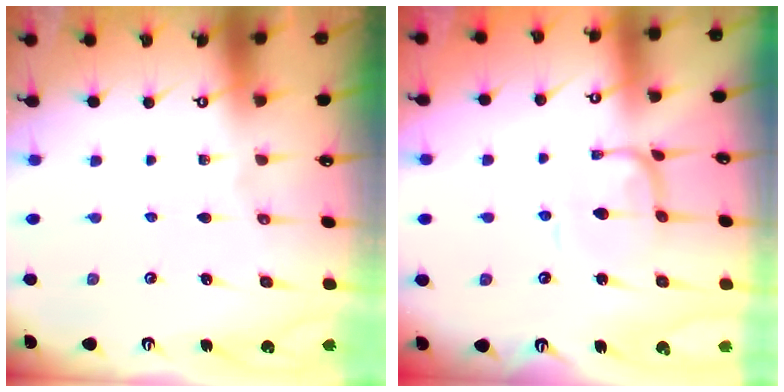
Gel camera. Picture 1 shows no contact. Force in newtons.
{"total": 1.0, "press": 0.9, "slide": 0.4}